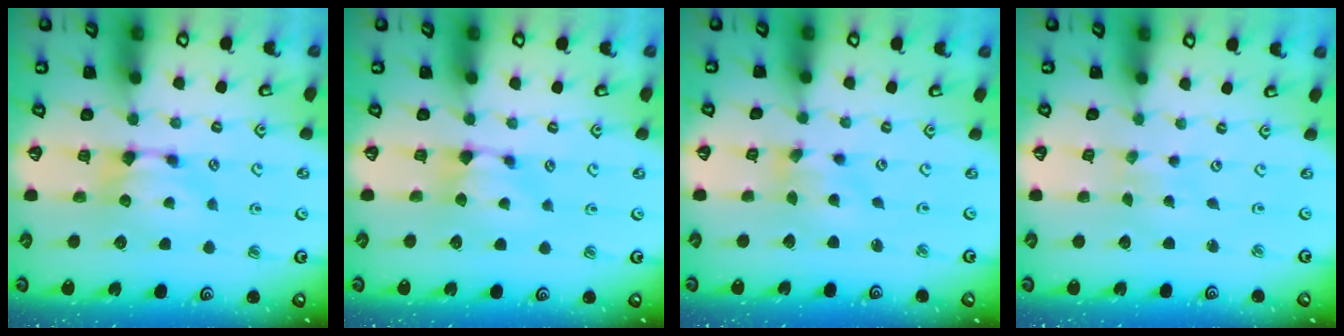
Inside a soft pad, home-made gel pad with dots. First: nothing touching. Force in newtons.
{"total": 0.9, "press": 0.7, "slide": 0.6}
{"total": 1.2, "press": 0.0, "slide": 1.2}
{"total": 5.3, "press": 5.2, "slide": 0.2}